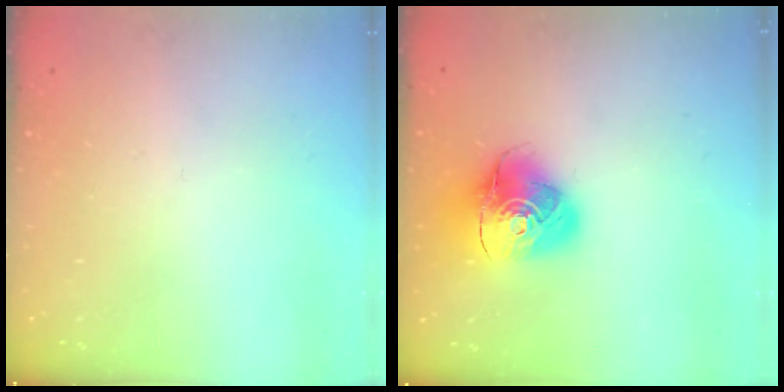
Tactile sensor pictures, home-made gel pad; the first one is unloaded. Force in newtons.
{"total": 13.7, "press": 13.6, "slide": 1.6}